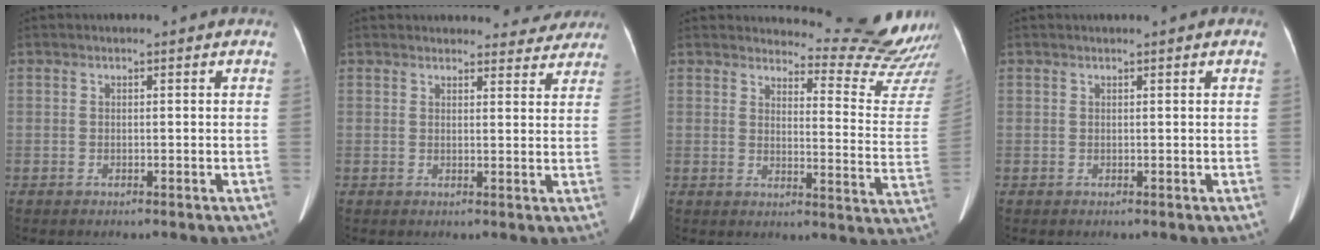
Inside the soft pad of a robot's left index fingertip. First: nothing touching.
{"total": 8.4, "force": [8.0, 2.6, 0.9], "torque": [0.021, 0.003, 0.071]}
{"total": 15.4, "force": [15.4, 0.2, 1.2], "torque": [0.000, -0.139, 0.156]}
{"total": 1.0, "force": [0.7, -0.1, 0.6], "torque": [-0.010, 0.014, 0.014]}